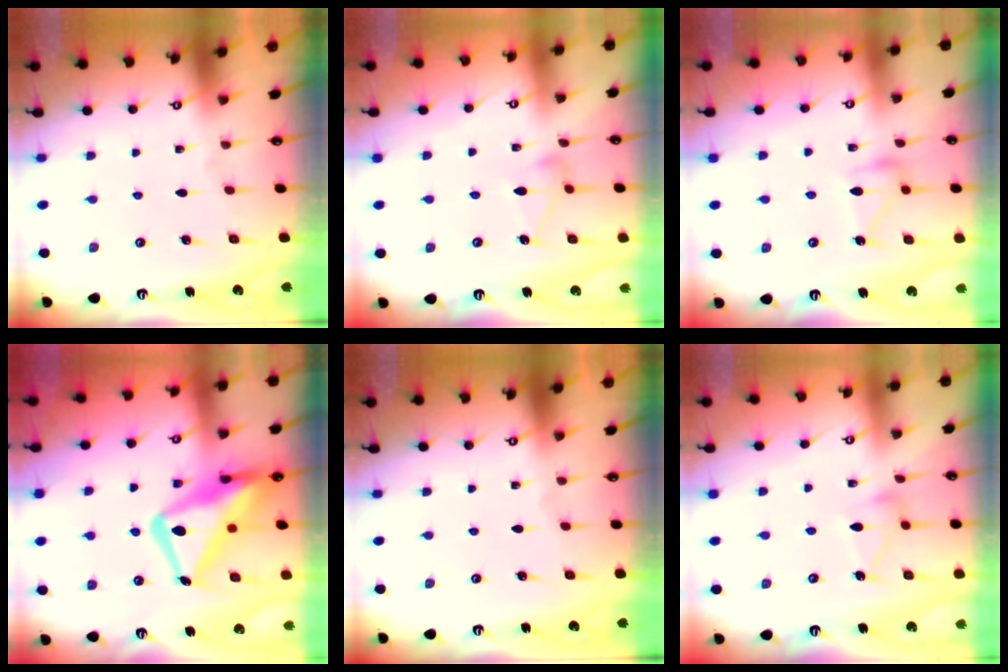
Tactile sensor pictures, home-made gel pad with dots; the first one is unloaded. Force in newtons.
{"total": 7.9, "press": 7.9, "slide": 0.2}
{"total": 12.6, "press": 12.6, "slide": 0.4}
{"total": 19.4, "press": 19.3, "slide": 1.7}
{"total": 0.0}
{"total": 9.2, "press": 9.2, "slide": 0.4}